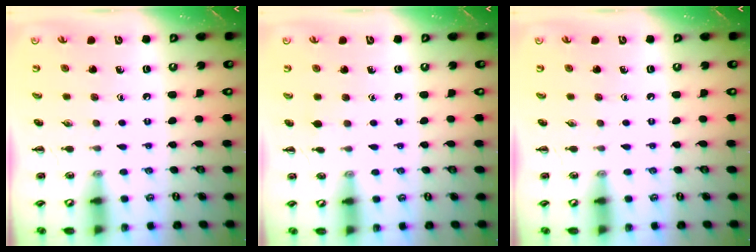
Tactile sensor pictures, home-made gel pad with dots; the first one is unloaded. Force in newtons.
{"total": 2.8, "press": 2.6, "slide": 1.1}
{"total": 0.0}